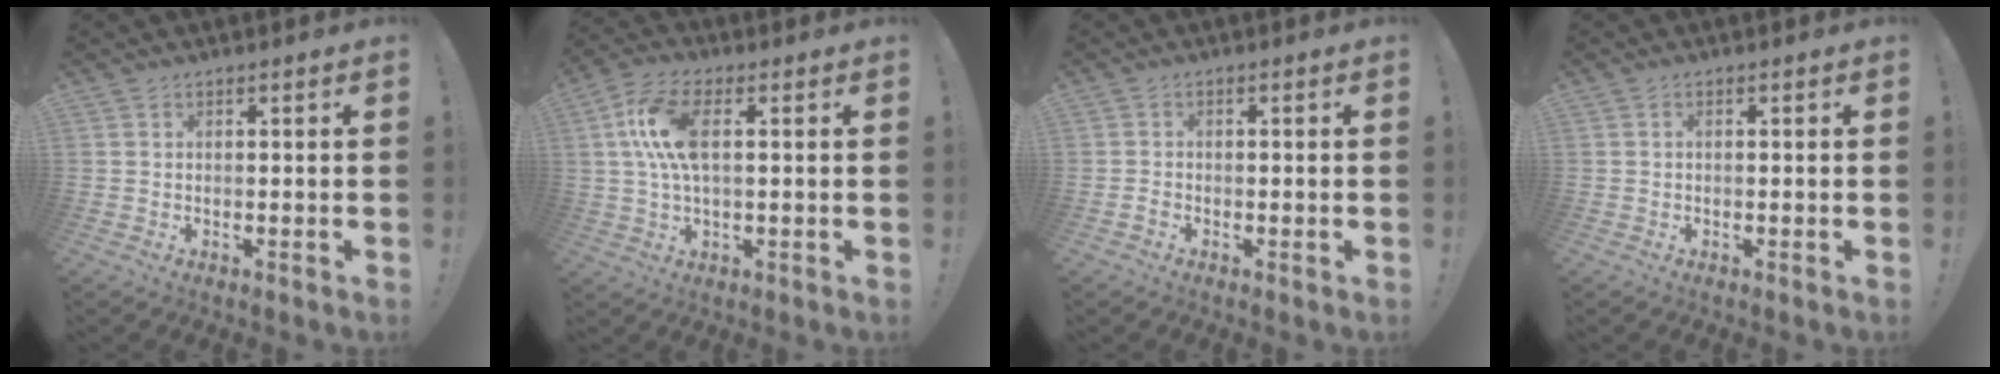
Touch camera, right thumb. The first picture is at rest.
{"total": 12.2, "force": [1.6, 5.6, 10.7], "torque": [-0.208, -0.001, 0.030]}
{"total": 1.5, "force": [-1.1, 0.7, 0.7], "torque": [-0.012, 0.004, -0.020]}
{"total": 0.7, "force": [-0.5, 0.1, 0.5], "torque": [-0.012, 0.002, -0.008]}